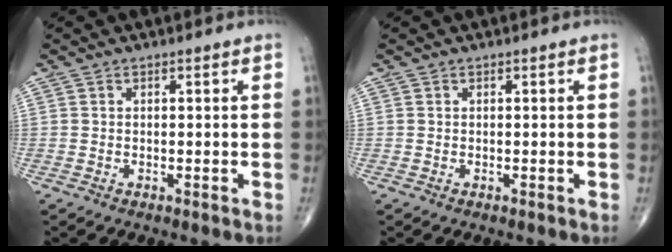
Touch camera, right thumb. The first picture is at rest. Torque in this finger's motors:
{"motor_torque": [0.00, 0.00, 0.00, 0.00, 0.00]}